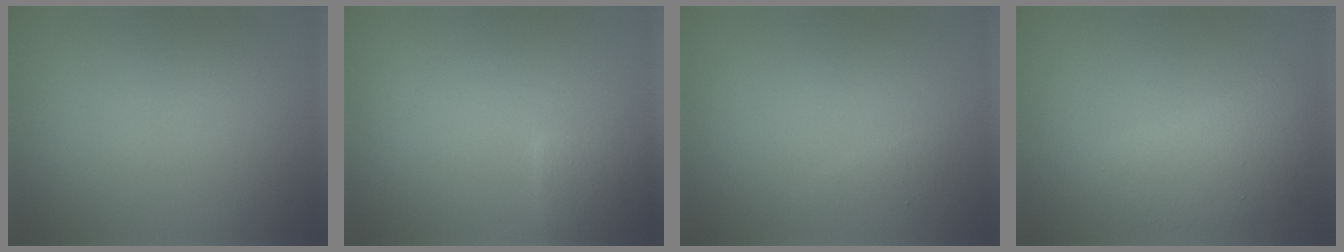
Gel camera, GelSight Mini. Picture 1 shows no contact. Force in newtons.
{"total": 2.1, "press": 2.1, "slide": 0.1}
{"total": 0.7, "press": 0.7, "slide": 0.1}
{"total": 4.1, "press": 4.1, "slide": 0.2}